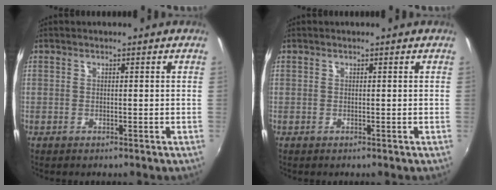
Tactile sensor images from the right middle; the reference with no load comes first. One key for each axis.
{"total": 0.0}